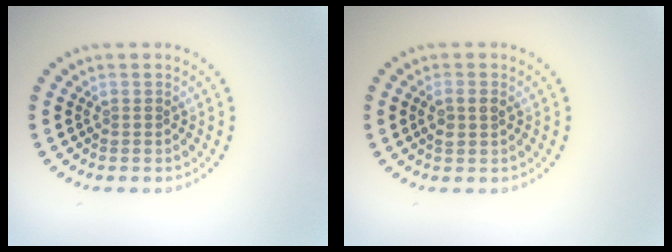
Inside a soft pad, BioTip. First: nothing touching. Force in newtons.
{"total": 1.6, "press": 1.5, "slide": 0.4}